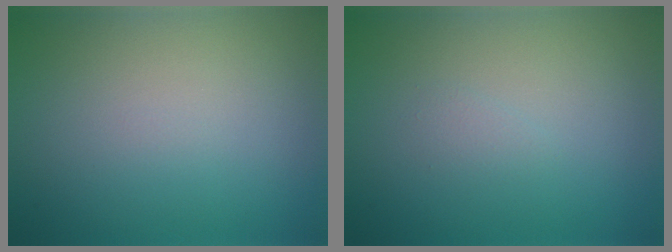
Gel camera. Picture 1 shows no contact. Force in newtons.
{"total": 0.6, "press": 0.6, "slide": 0.1}